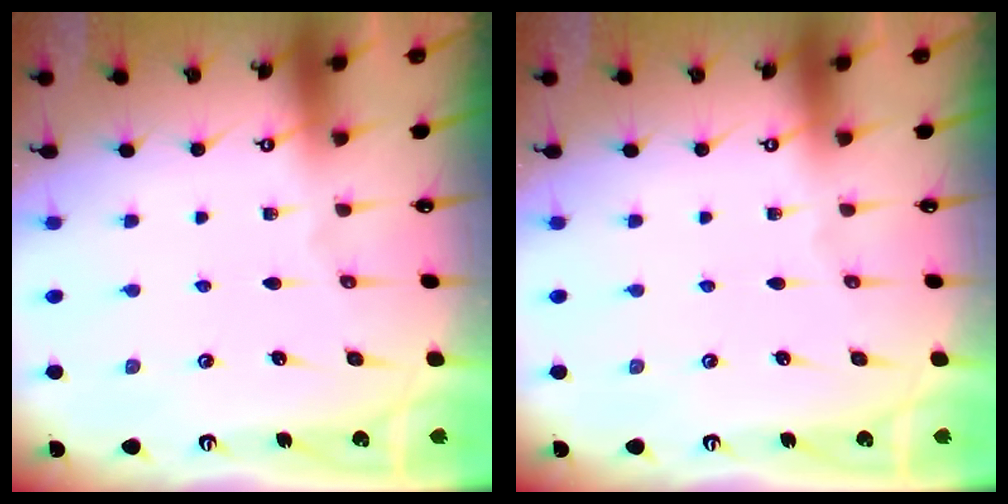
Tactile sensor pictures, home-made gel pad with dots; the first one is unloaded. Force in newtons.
{"total": 0.0}